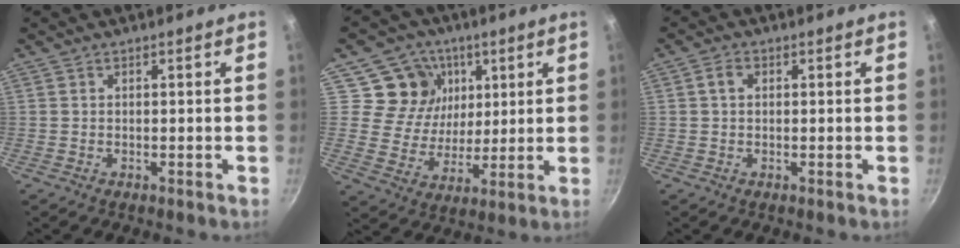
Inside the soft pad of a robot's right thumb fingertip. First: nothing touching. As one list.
[{"total": 11.9, "force": [5.0, 10.1, 3.7], "torque": [-0.022, -0.037, 0.082]}, {"total": 2.3, "force": [0.5, 1.7, 1.5], "torque": [-0.023, 0.006, 0.005]}]